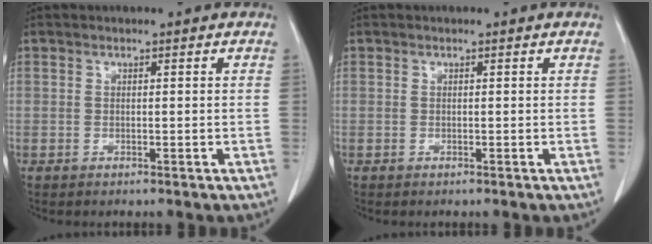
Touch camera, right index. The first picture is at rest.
{"total": 0.0}